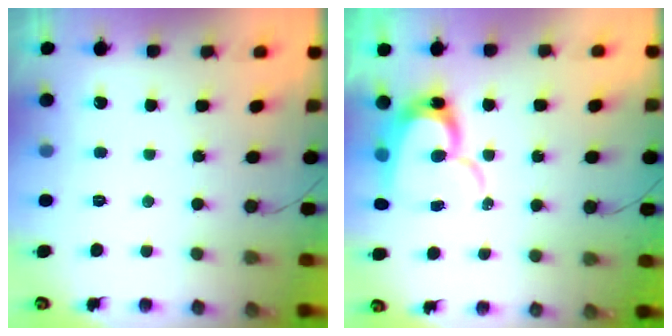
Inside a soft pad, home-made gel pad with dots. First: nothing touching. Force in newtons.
{"total": 15.3, "press": 15.2, "slide": 1.6}